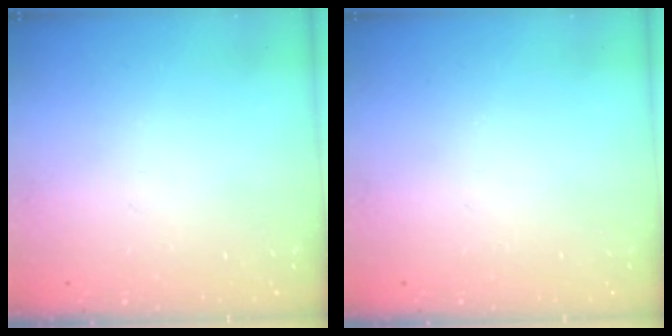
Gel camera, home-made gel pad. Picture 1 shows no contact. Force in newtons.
{"total": 0.0}